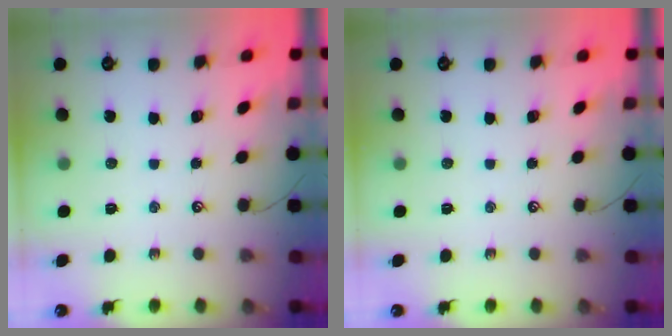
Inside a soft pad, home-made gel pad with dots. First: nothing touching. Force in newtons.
{"total": 0.0}